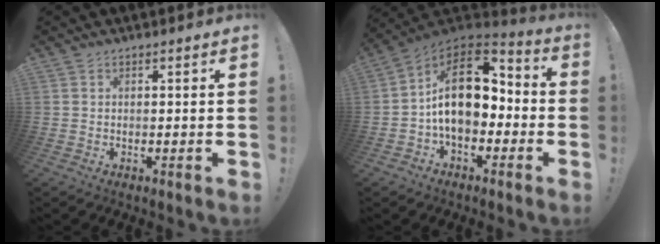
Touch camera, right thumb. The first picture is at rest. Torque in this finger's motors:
{"motor_torque": [1.96, 3.05, 1.53, -1.24, 0.35]}